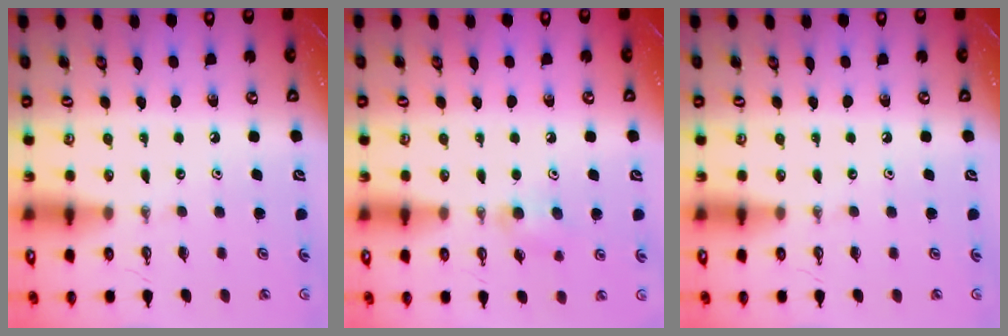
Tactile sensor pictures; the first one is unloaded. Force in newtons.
{"total": 7.3, "press": 6.9, "slide": 2.1}
{"total": 0.0}